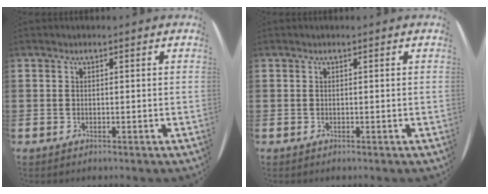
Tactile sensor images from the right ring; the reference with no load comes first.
{"total": 0.0}